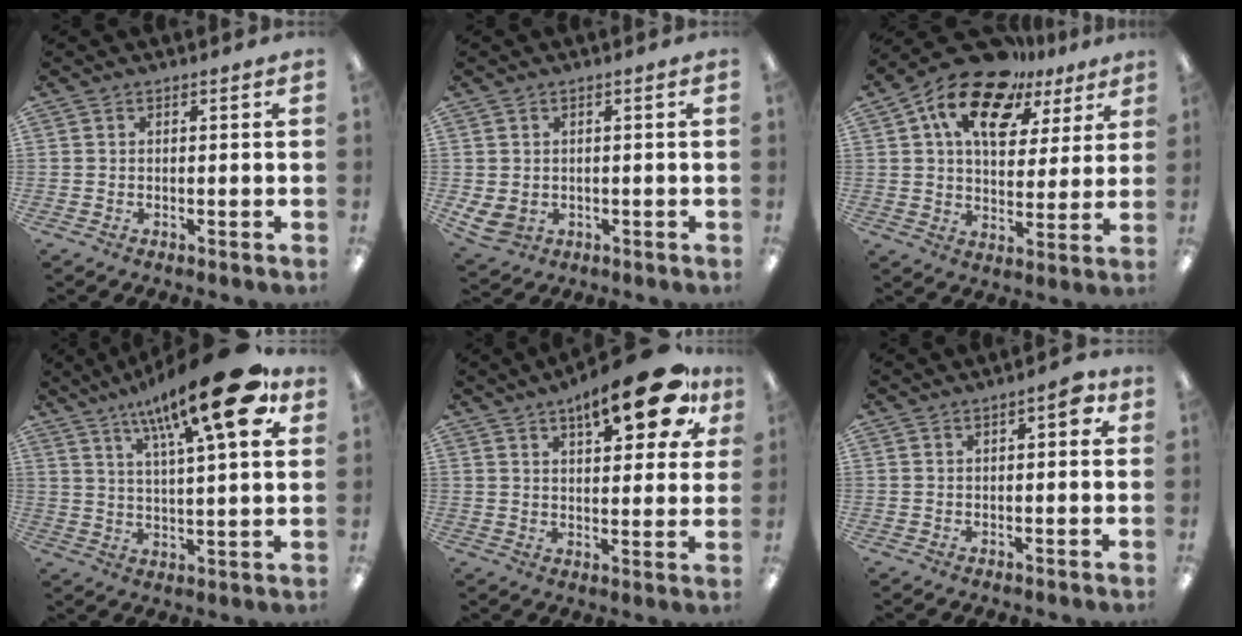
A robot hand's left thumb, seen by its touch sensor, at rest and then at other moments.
{"total": 3.3, "force": [0.3, 2.9, 1.4], "torque": [-0.043, -0.003, 0.006]}
{"total": 16.4, "force": [9.8, 9.1, 9.4], "torque": [-0.169, -0.045, 0.174]}
{"total": 21.1, "force": [12.4, 5.4, 16.2], "torque": [-0.248, -0.057, 0.189]}
{"total": 17.1, "force": [9.7, 5.9, 12.8], "torque": [-0.180, -0.039, 0.150]}
{"total": 4.9, "force": [1.8, 1.9, 4.2], "torque": [-0.052, -0.002, 0.023]}